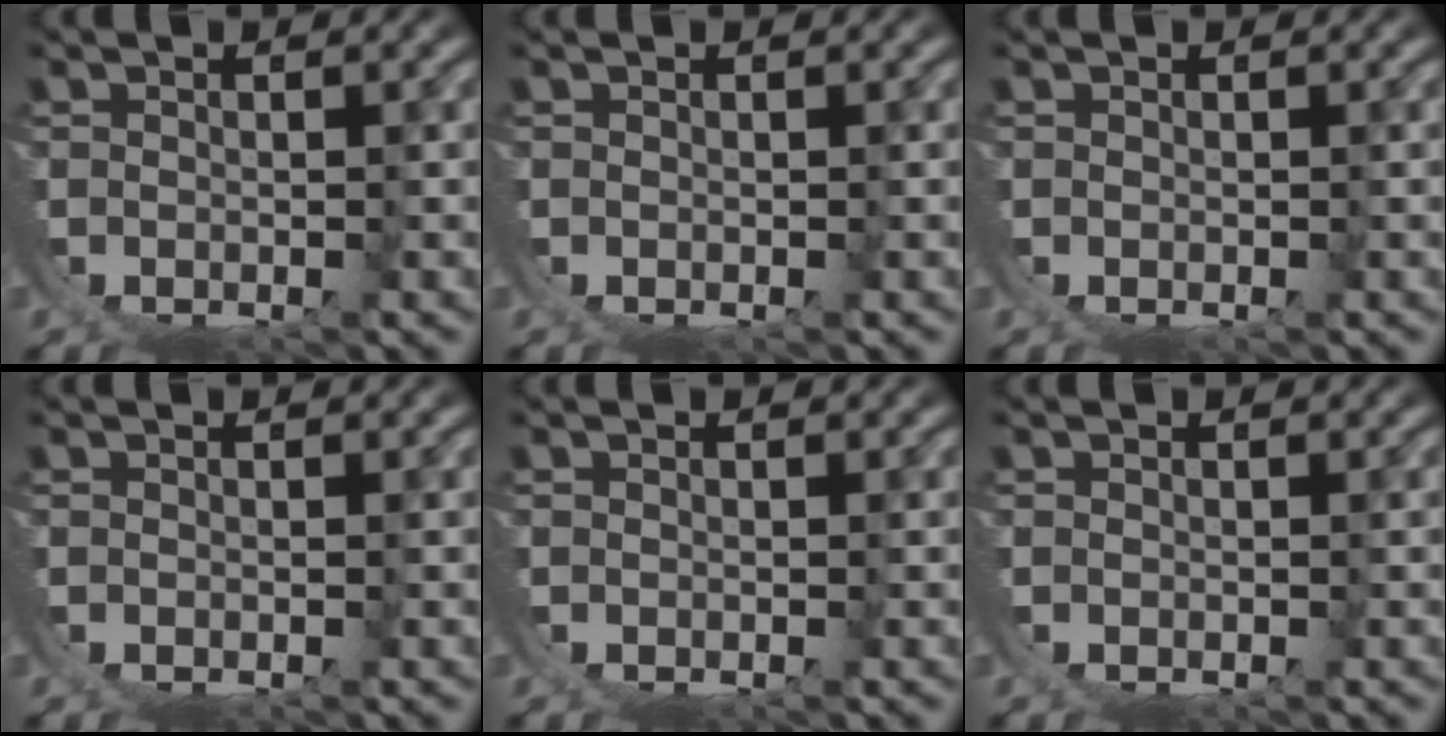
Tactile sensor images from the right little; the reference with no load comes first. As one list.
[{"total": 0.0}, {"total": 0.0}, {"total": 0.0}, {"total": 0.0}, {"total": 0.0}]